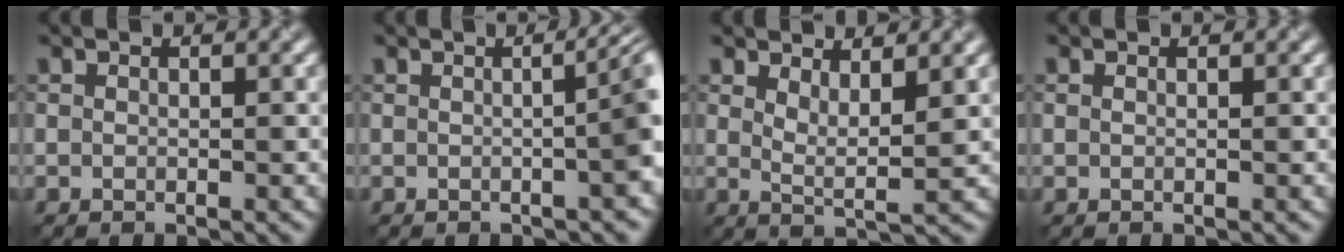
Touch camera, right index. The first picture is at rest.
{"total": 6.4, "force": [-0.2, 2.6, 5.9], "torque": [-0.006, 0.034, -0.008]}
{"total": 2.4, "force": [1.5, 0.5, 1.8], "torque": [-0.031, -0.005, 0.034]}
{"total": 0.0}